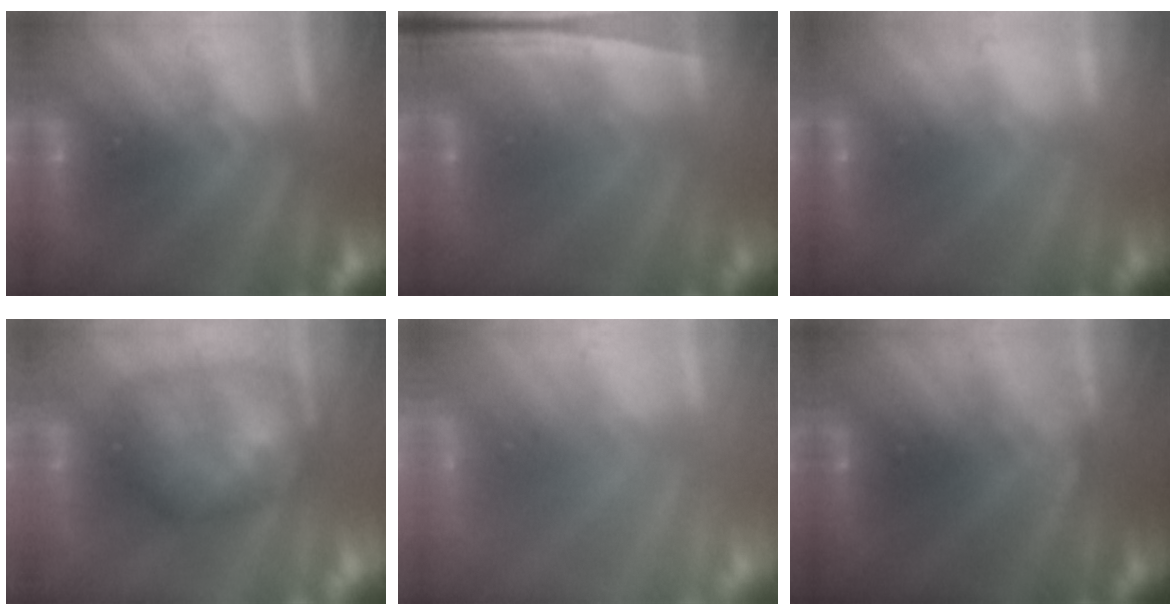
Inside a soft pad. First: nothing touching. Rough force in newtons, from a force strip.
{"total": 1.3}
{"total": 2.1}
{"total": 8.7}
{"total": 7.8}
{"total": 2.7}